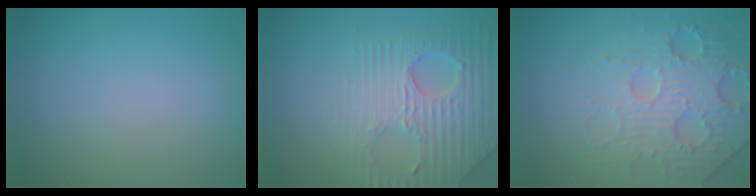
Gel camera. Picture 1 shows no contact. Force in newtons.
{"total": 4.5, "press": 4.3, "slide": 1.3}
{"total": 4.9, "press": 4.5, "slide": 1.8}